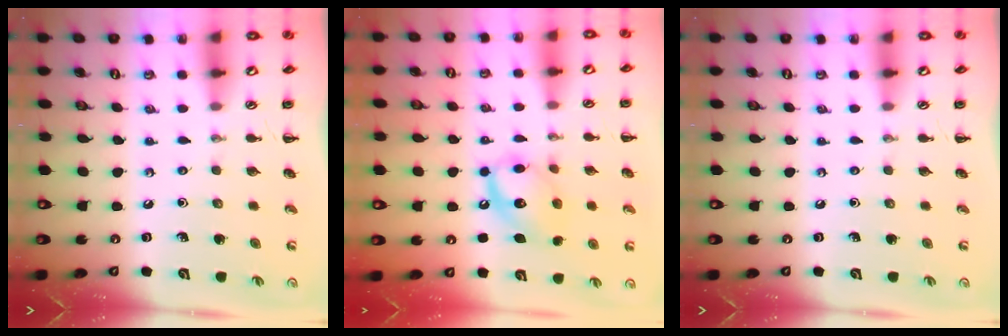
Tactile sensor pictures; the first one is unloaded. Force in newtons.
{"total": 13.1, "press": 13.0, "slide": 1.5}
{"total": 0.0}